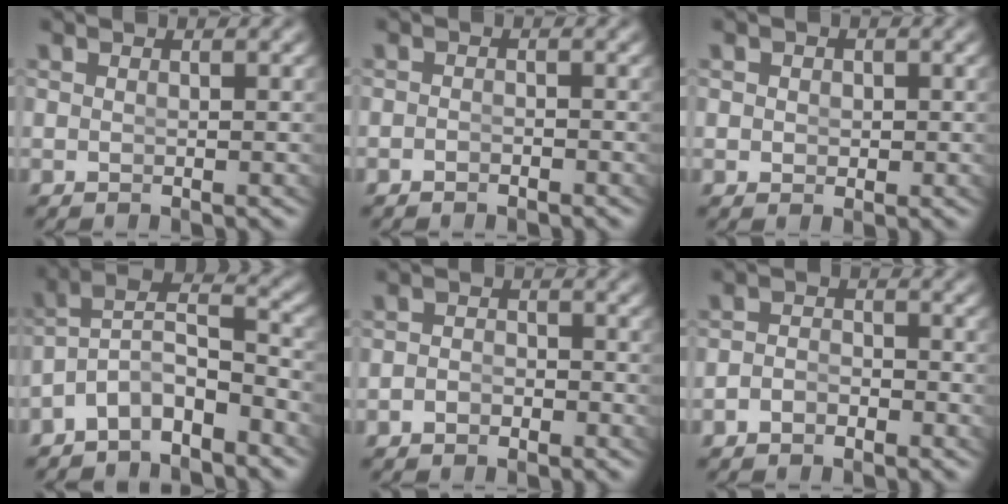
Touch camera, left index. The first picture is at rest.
{"total": 1.0, "force": [-1.0, 0.0, 0.0], "torque": [-0.002, -0.011, -0.013]}
{"total": 1.3, "force": [0.0, 1.1, 0.5], "torque": [-0.009, -0.010, 0.002]}
{"total": 7.4, "force": [-2.5, 5.8, 3.8], "torque": [-0.087, -0.035, -0.041]}
{"total": 1.7, "force": [-1.4, 0.9, 0.2], "torque": [0.002, -0.013, -0.024]}
{"total": 2.1, "force": [-1.7, 1.0, 0.4], "torque": [-0.002, -0.014, -0.029]}